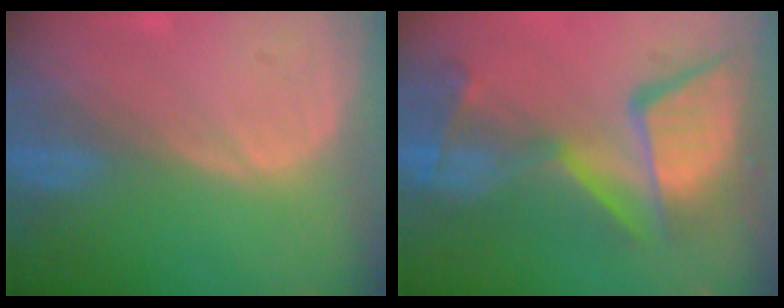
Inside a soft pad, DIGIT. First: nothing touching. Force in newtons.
{"total": 13.0, "press": 11.4, "slide": 6.3}